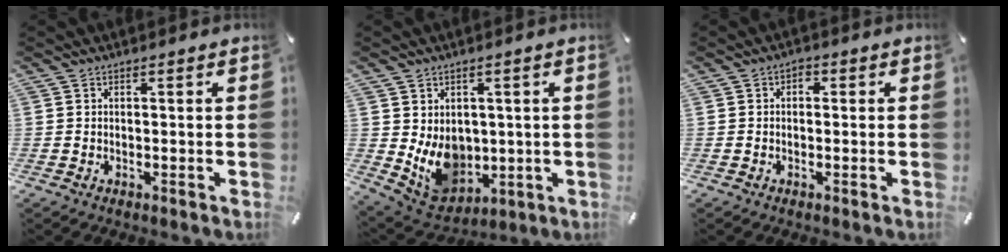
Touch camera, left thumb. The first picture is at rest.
{"total": 9.8, "force": [0.6, 8.6, 4.6], "torque": [-0.085, -0.020, 0.023]}
{"total": 1.7, "force": [-0.5, 1.3, 0.9], "torque": [-0.019, 0.008, -0.011]}